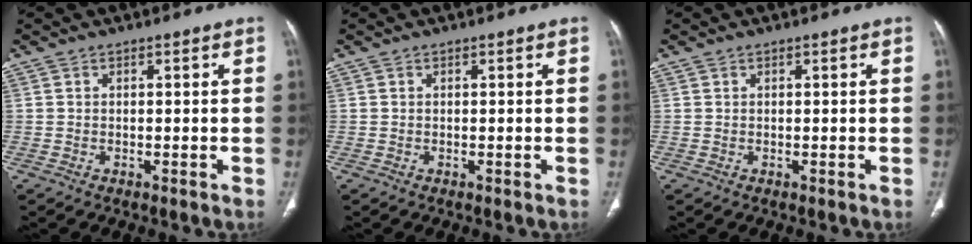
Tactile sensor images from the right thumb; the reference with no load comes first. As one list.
[{"total": 0.0}, {"total": 0.0}]